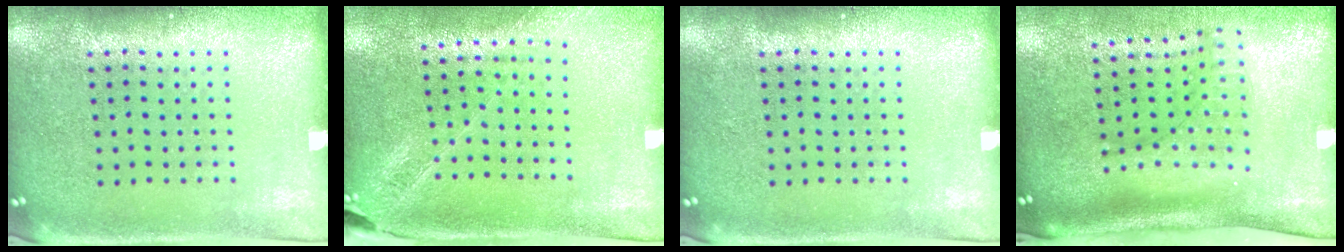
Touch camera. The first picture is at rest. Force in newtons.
{"total": 1.5, "press": 1.4, "slide": 0.4}
{"total": 0.0}
{"total": 2.3, "press": 1.6, "slide": 1.6}